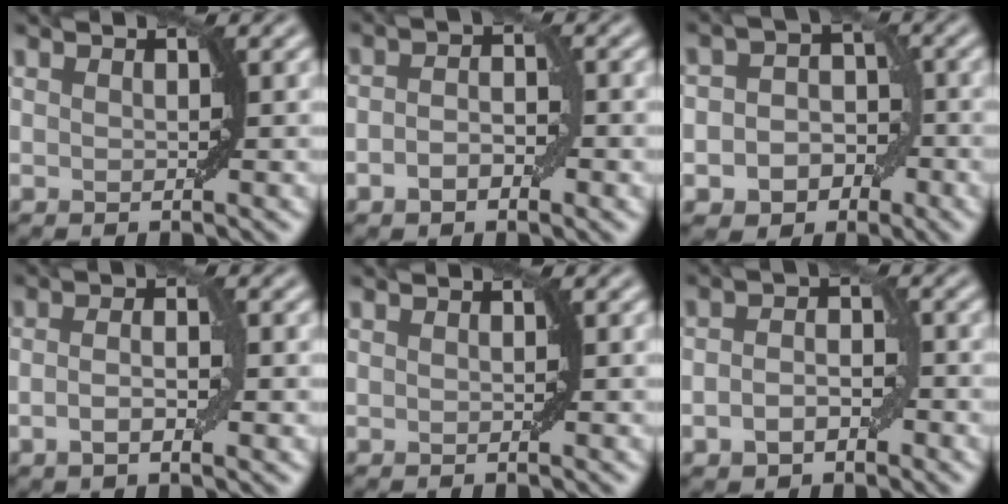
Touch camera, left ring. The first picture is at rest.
{"total": 2.7, "force": [-0.9, 1.5, 2.1], "torque": [-0.037, 0.002, -0.018]}
{"total": 5.2, "force": [-1.9, 4.3, 2.3], "torque": [-0.001, 0.004, -0.047]}
{"total": 2.8, "force": [-0.6, 0.9, 2.6], "torque": [-0.048, -0.002, -0.012]}
{"total": 0.0}
{"total": 3.2, "force": [-1.1, 2.0, 2.2], "torque": [-0.034, 0.001, -0.023]}